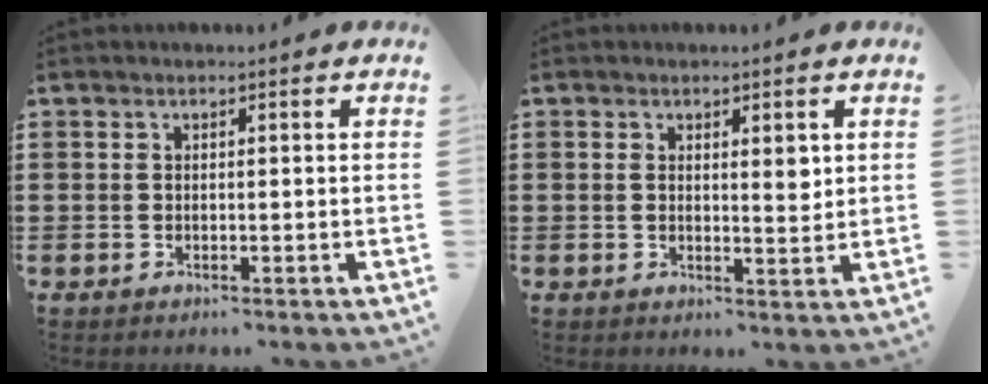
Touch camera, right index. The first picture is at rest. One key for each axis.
{"total": 2.6, "fx": 1.0, "fy": 0.8, "fz": 2.3, "tx": -0.039, "ty": 0.000, "tz": 0.015}